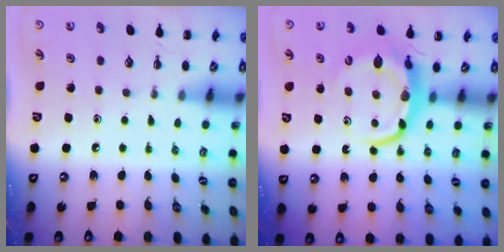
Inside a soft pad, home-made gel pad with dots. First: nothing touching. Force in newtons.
{"total": 7.4, "press": 7.3, "slide": 1.0}